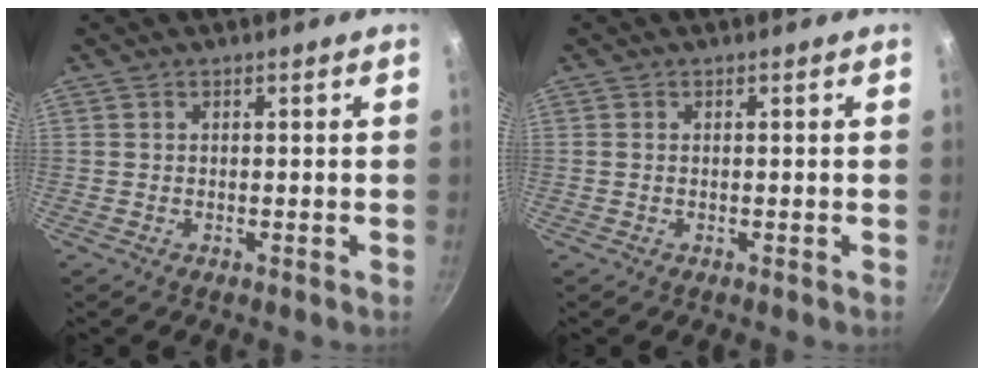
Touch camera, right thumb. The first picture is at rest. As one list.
[{"total": 0.0}]